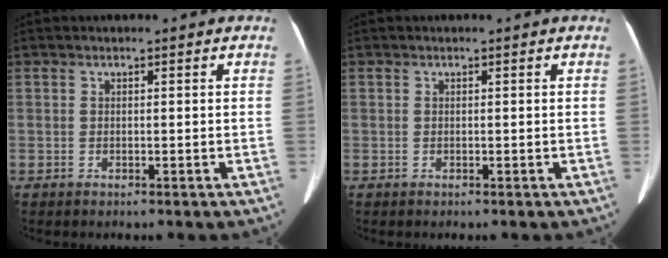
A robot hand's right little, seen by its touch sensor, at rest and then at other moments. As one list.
[{"total": 0.0}]